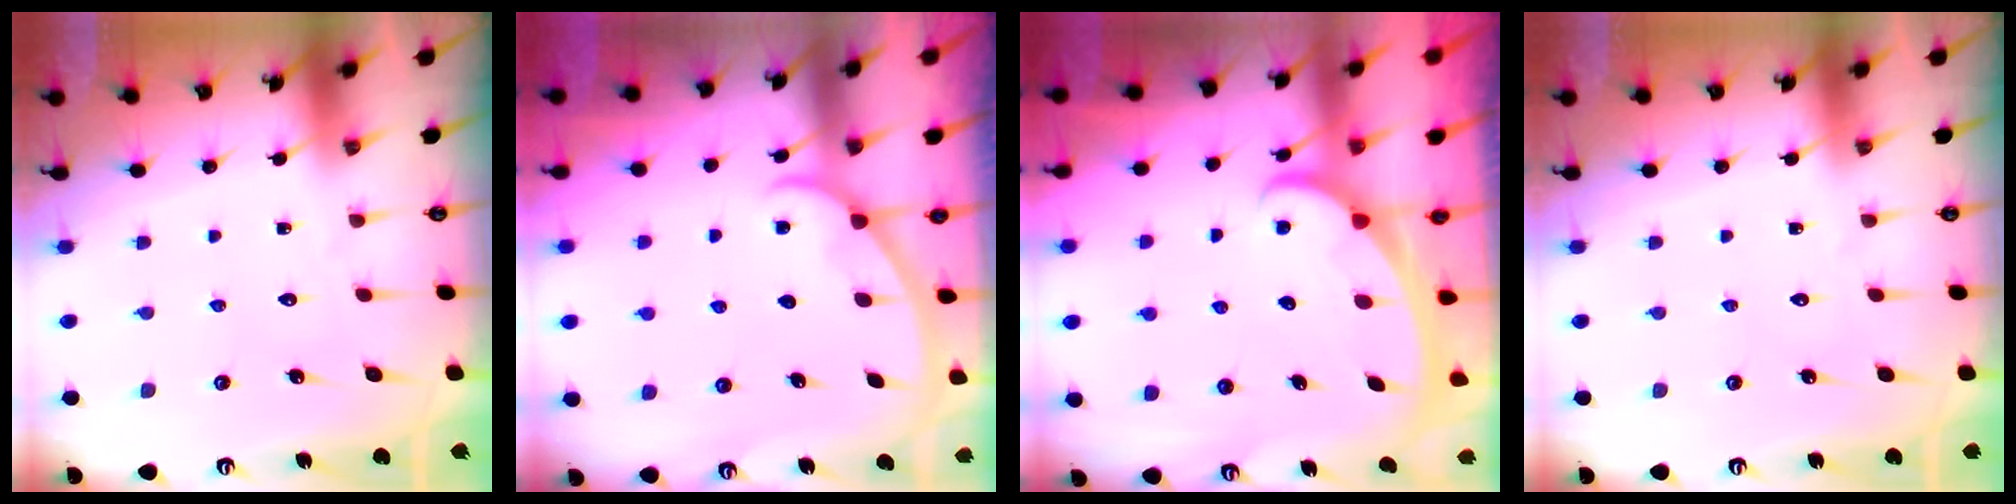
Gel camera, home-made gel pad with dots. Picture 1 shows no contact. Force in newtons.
{"total": 2.2, "press": 2.2, "slide": 0.2}
{"total": 2.6, "press": 2.6, "slide": 0.3}
{"total": 0.0}